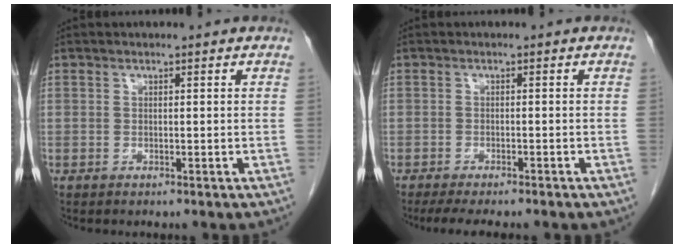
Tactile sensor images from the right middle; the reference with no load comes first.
{"total": 7.8, "force": [-6.4, 1.4, 4.3], "torque": [-0.057, -0.011, -0.088]}